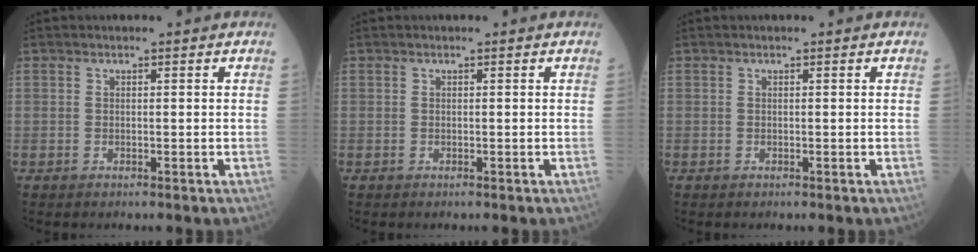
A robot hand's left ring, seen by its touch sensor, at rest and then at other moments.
{"total": 0.0}
{"total": 0.0}